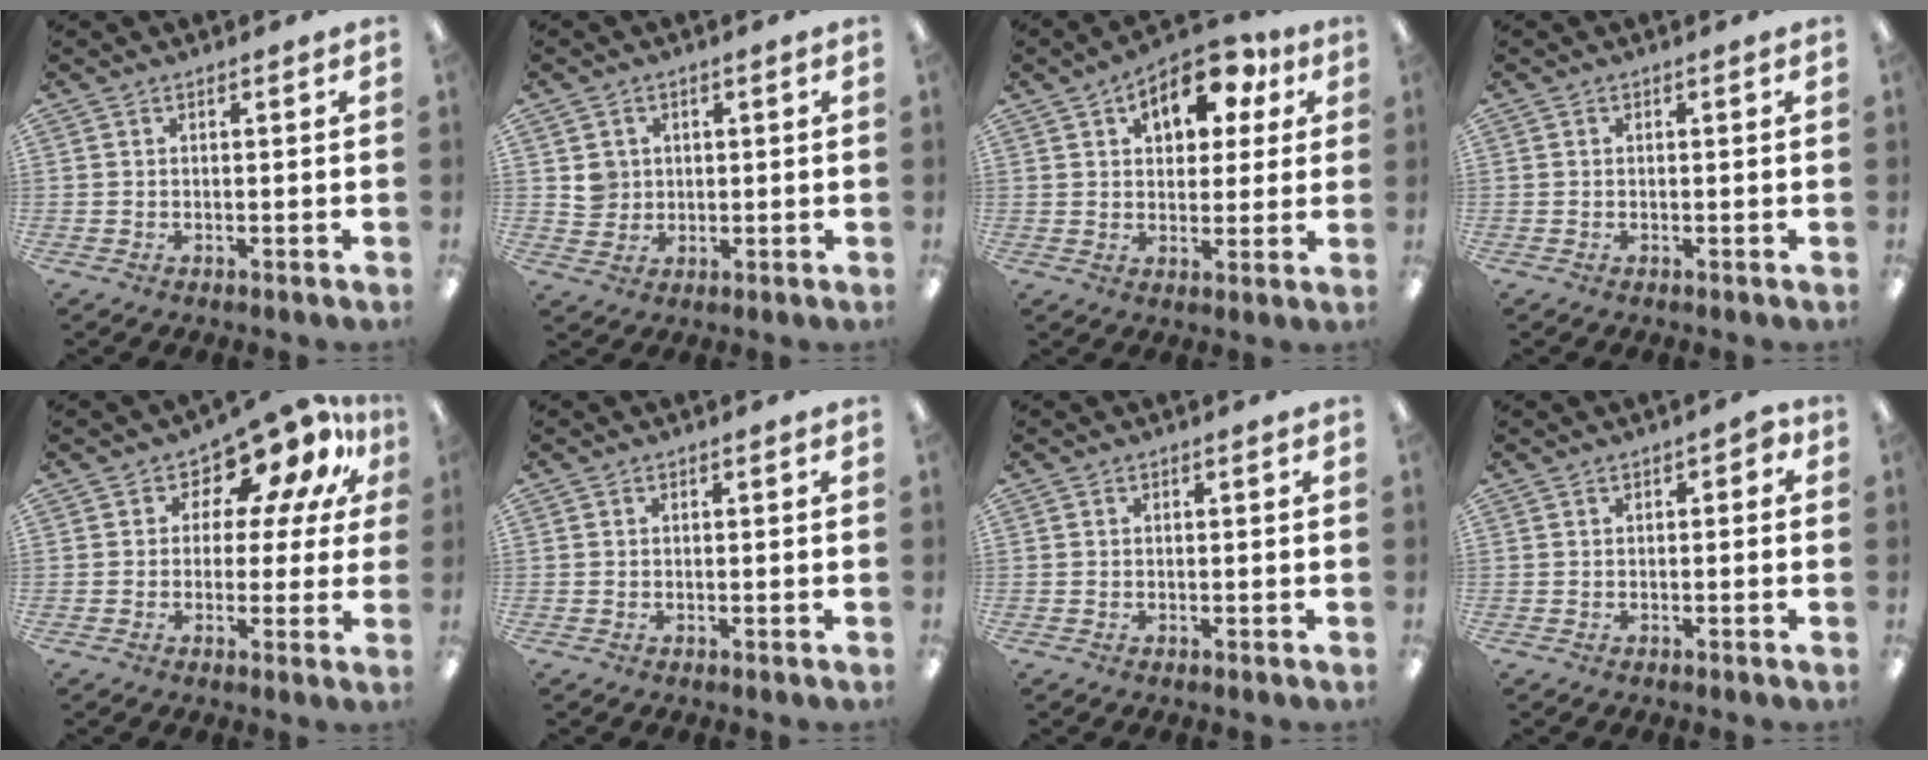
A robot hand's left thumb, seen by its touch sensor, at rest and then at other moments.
{"total": 4.2, "force": [1.0, 4.0, 0.7], "torque": [-0.009, 0.002, 0.015]}
{"total": 12.7, "force": [6.4, 7.6, 8.0], "torque": [-0.106, -0.013, 0.106]}
{"total": 0.0}
{"total": 10.8, "force": [7.9, 5.4, 5.0], "torque": [-0.089, -0.062, 0.141]}
{"total": 0.0}
{"total": 0.0}
{"total": 1.8, "force": [-0.4, 1.2, 1.2], "torque": [-0.023, 0.006, -0.008]}